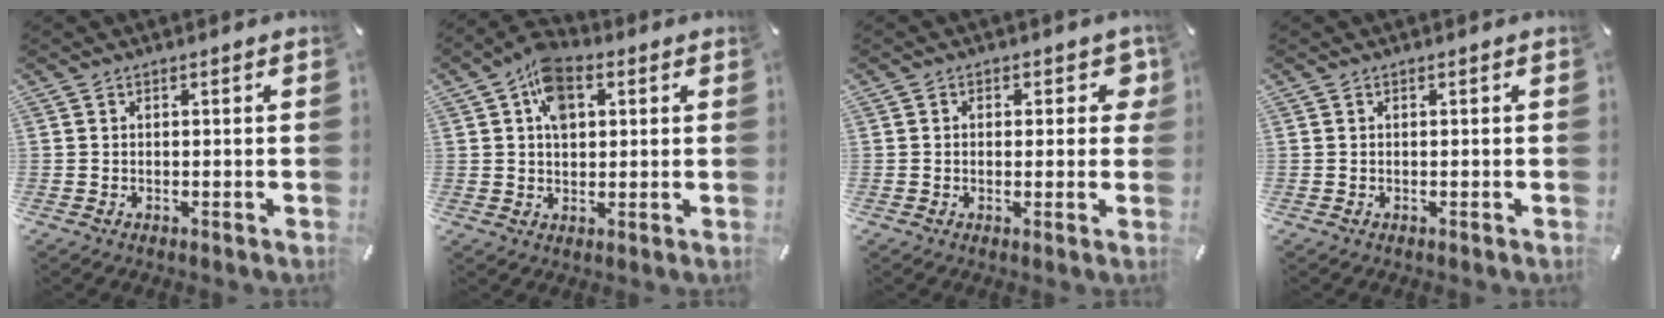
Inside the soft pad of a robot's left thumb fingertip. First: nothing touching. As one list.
[{"total": 8.3, "force": [2.7, 5.9, 5.2], "torque": [-0.077, 0.004, 0.048]}, {"total": 4.6, "force": [1.1, 3.1, 3.2], "torque": [-0.024, -0.003, 0.012]}, {"total": 0.0}]